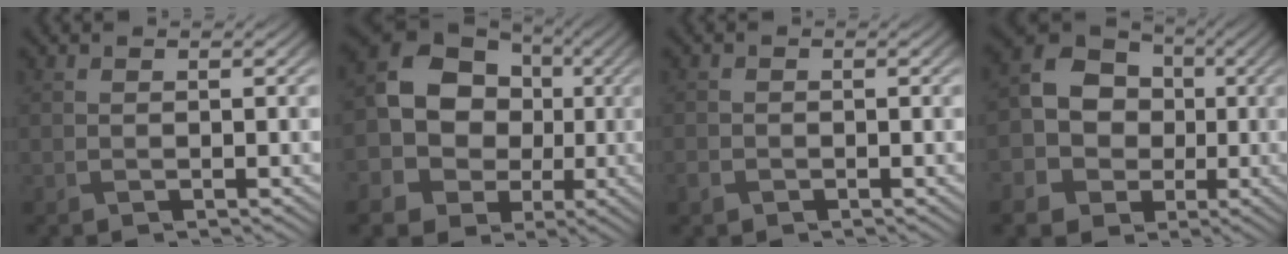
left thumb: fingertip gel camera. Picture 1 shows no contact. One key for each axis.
{"total": 13.7, "fx": -0.4, "fy": 11.7, "fz": 7.1, "tx": -0.158, "ty": -0.001, "tz": -0.021}
{"total": 1.2, "fx": -0.7, "fy": 0.9, "fz": 0.3, "tx": -0.009, "ty": -0.004, "tz": -0.018}
{"total": 9.5, "fx": -1.4, "fy": 8.4, "fz": 4.4, "tx": -0.101, "ty": -0.008, "tz": -0.043}